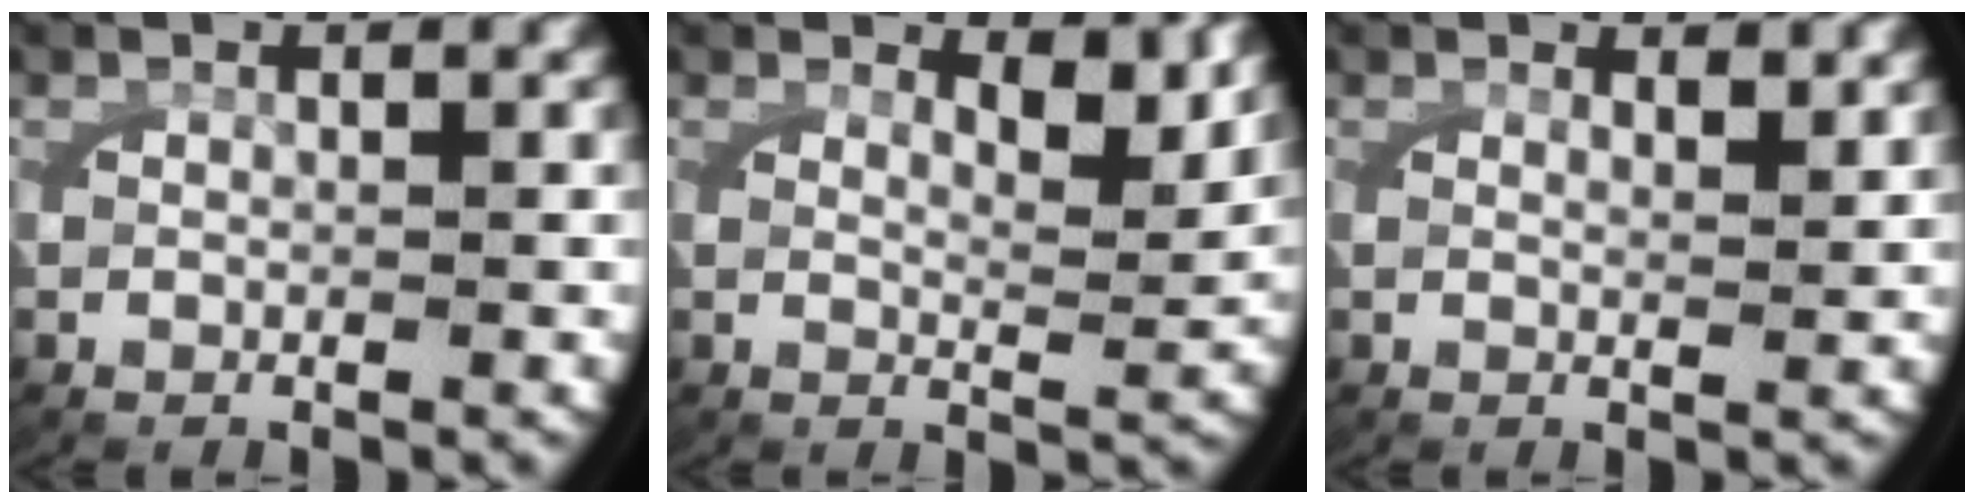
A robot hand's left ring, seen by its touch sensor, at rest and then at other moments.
{"total": 3.1, "force": [2.3, 0.6, 2.0], "torque": [-0.027, -0.013, 0.040]}
{"total": 1.4, "force": [1.2, 0.0, 0.7], "torque": [-0.012, -0.008, 0.021]}